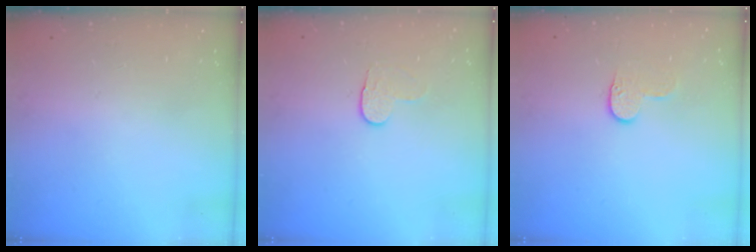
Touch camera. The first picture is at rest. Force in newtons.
{"total": 4.0, "press": 4.0, "slide": 0.5}
{"total": 5.8, "press": 5.8, "slide": 0.6}